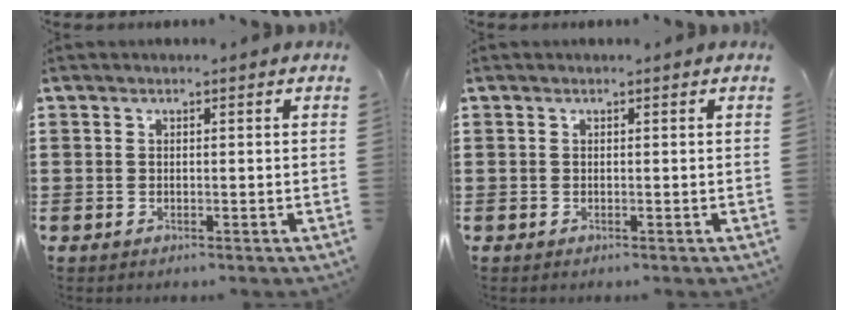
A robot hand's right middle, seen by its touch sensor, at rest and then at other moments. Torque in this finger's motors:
{"motor_torque": [0.02, -0.02, 0.10, 0.02]}